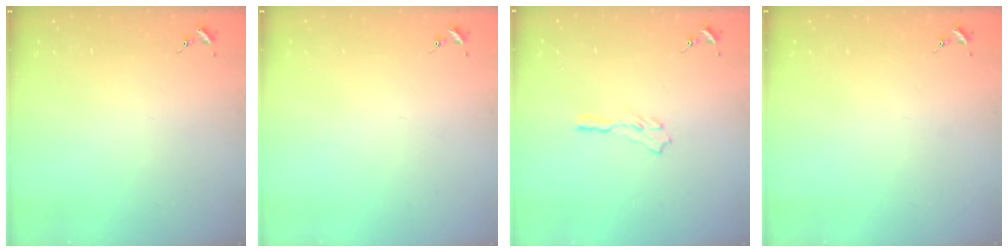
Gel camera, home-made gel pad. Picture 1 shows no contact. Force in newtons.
{"total": 0.0}
{"total": 3.7, "press": 3.7, "slide": 0.3}
{"total": 0.0}